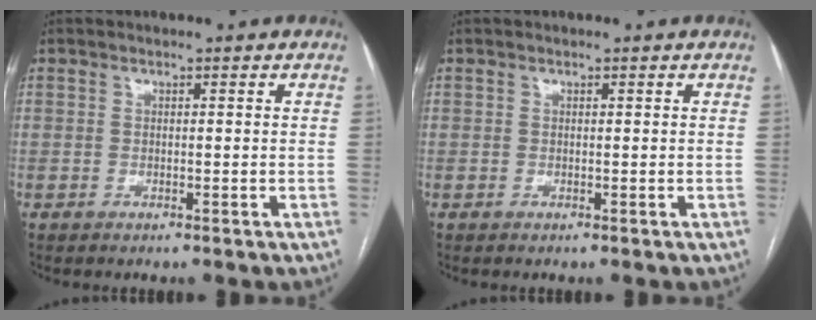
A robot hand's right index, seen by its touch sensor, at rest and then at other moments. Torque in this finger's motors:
{"motor_torque": [0.12, 0.05, 0.00, 0.01]}